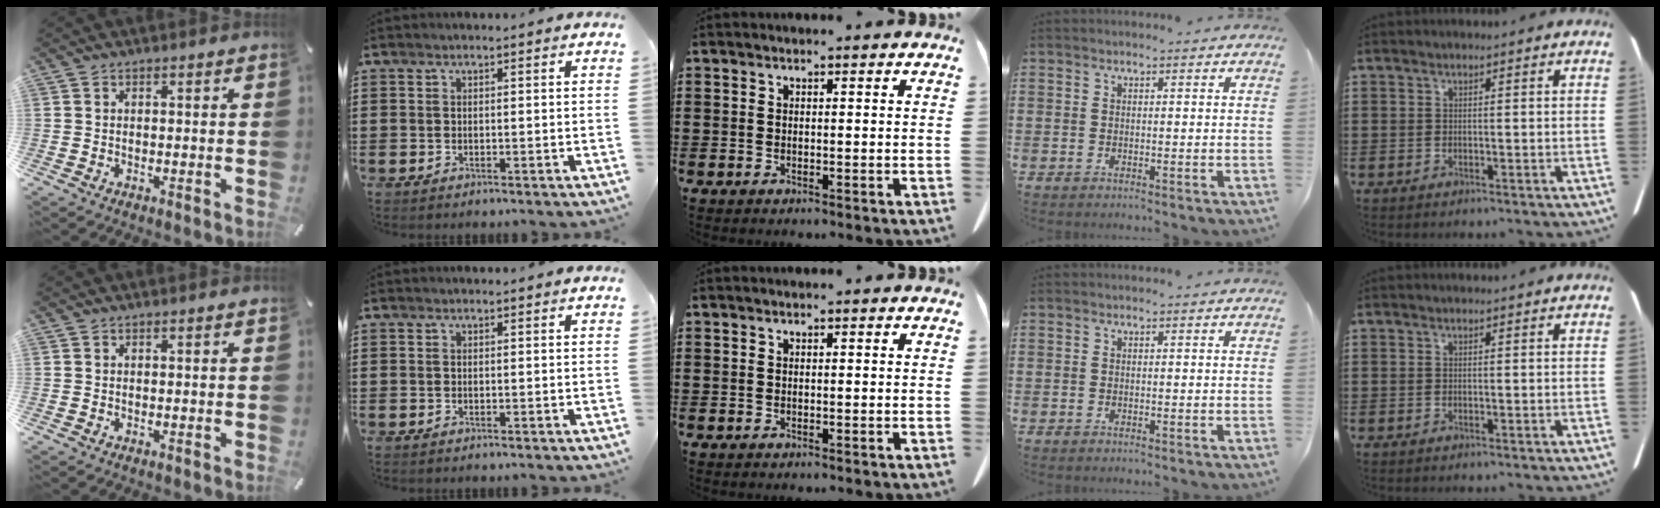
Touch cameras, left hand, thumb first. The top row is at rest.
{}